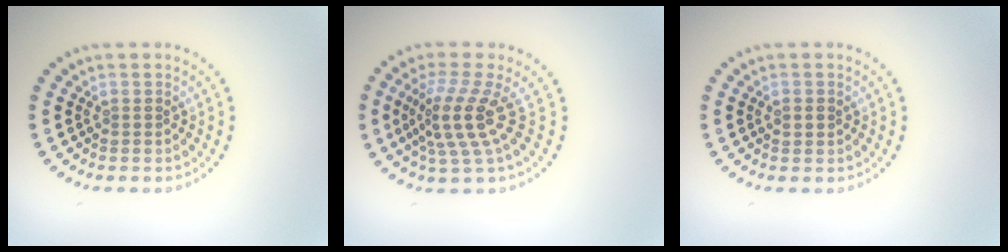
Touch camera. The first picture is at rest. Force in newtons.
{"total": 4.0, "press": 2.7, "slide": 2.9}
{"total": 1.3, "press": 1.2, "slide": 0.3}